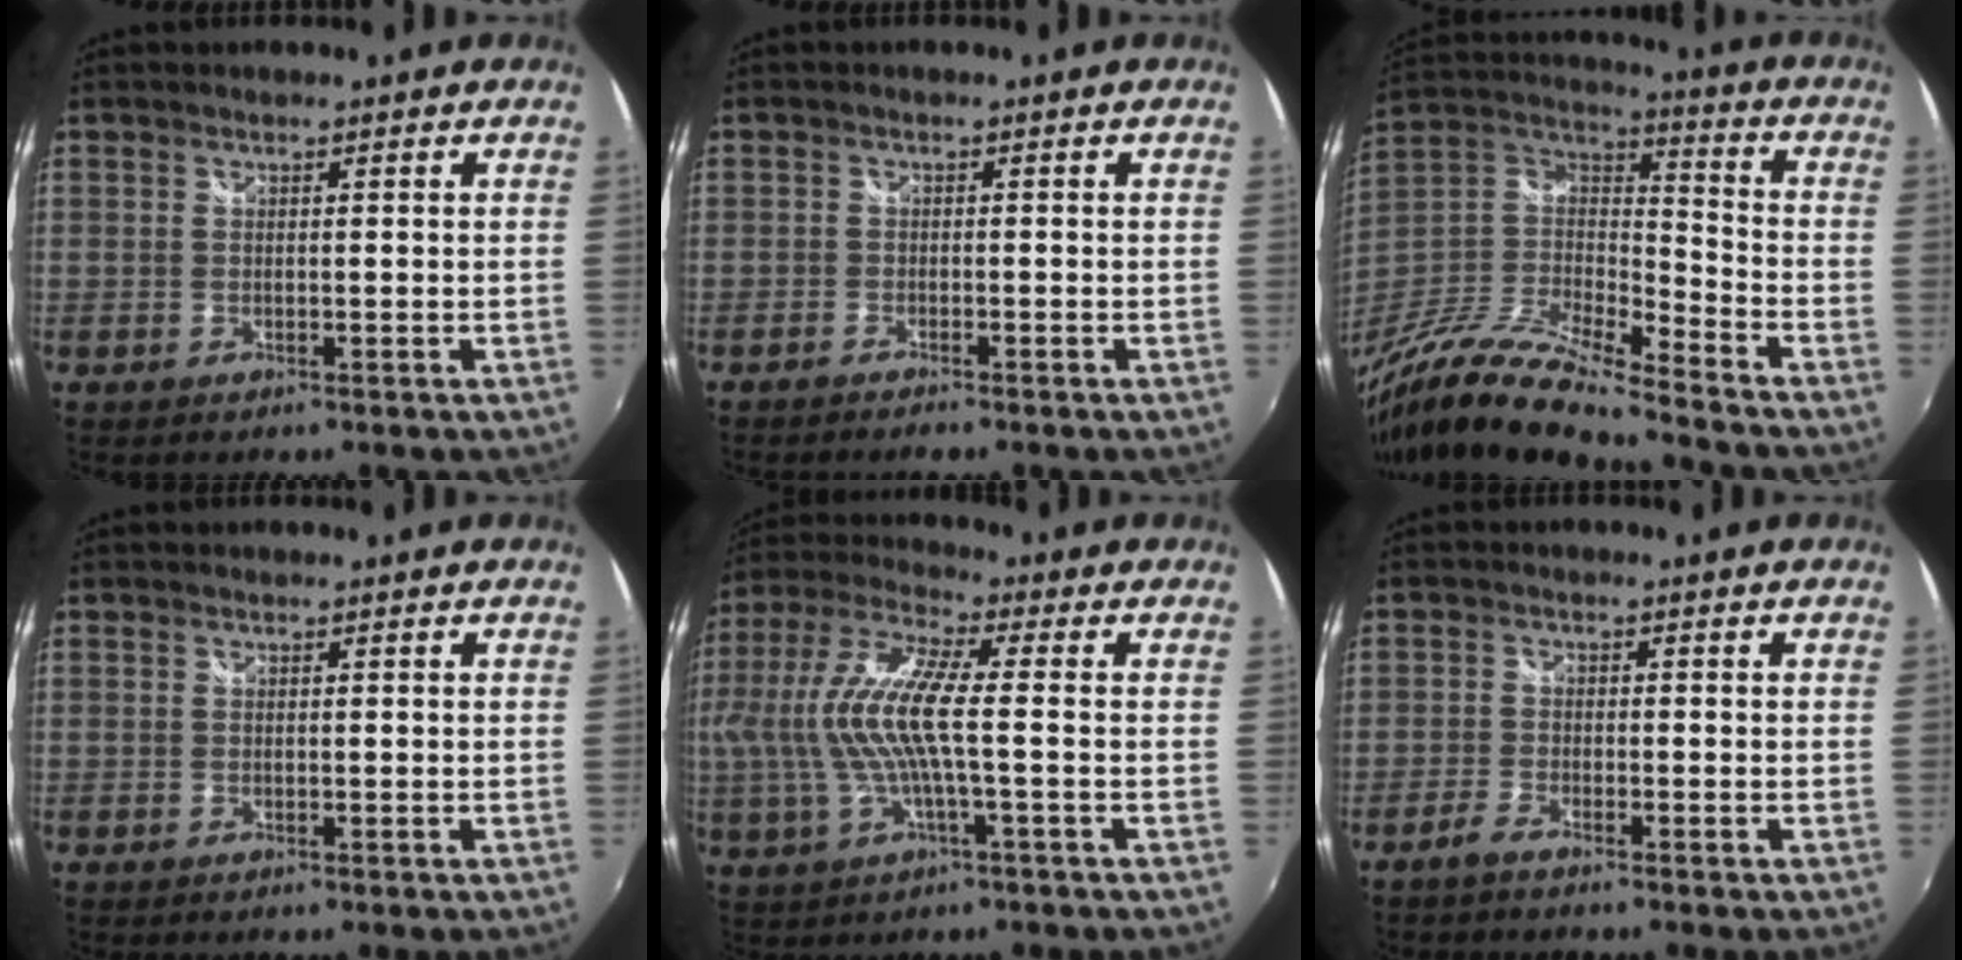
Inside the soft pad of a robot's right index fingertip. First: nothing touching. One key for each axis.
{"total": 2.2, "fx": -2.0, "fy": 0.4, "fz": 0.9, "tx": -0.029, "ty": -0.010, "tz": -0.039}
{"total": 21.9, "fx": -17.2, "fy": 3.6, "fz": 13.0, "tx": -0.261, "ty": -0.030, "tz": -0.328}
{"total": 0.0}
{"total": 13.2, "fx": -1.0, "fy": 1.8, "fz": 13.0, "tx": -0.255, "ty": 0.000, "tz": -0.020}
{"total": 2.3, "fx": -2.0, "fy": 0.4, "fz": 1.0, "tx": -0.037, "ty": -0.001, "tz": -0.046}